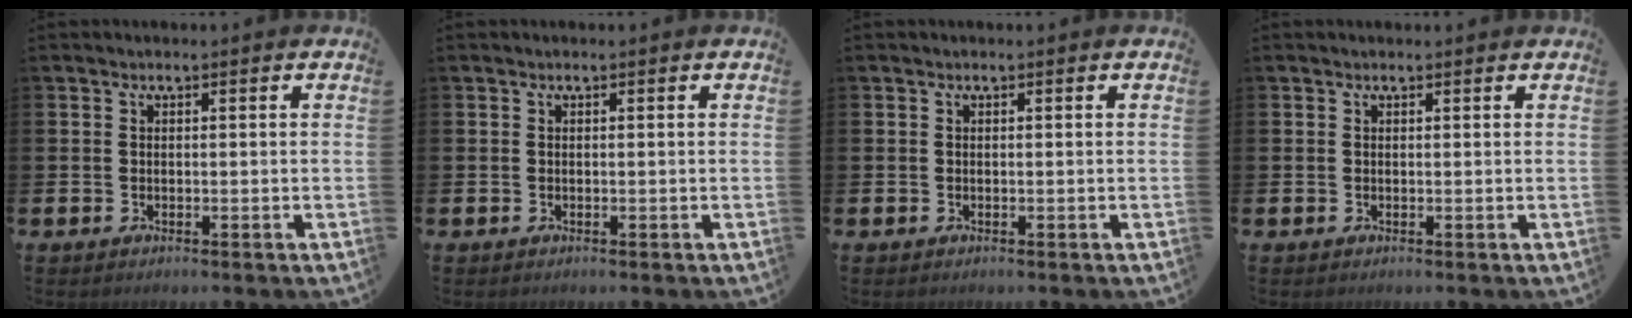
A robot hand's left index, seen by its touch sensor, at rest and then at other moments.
{"total": 0.0}
{"total": 0.0}
{"total": 0.0}